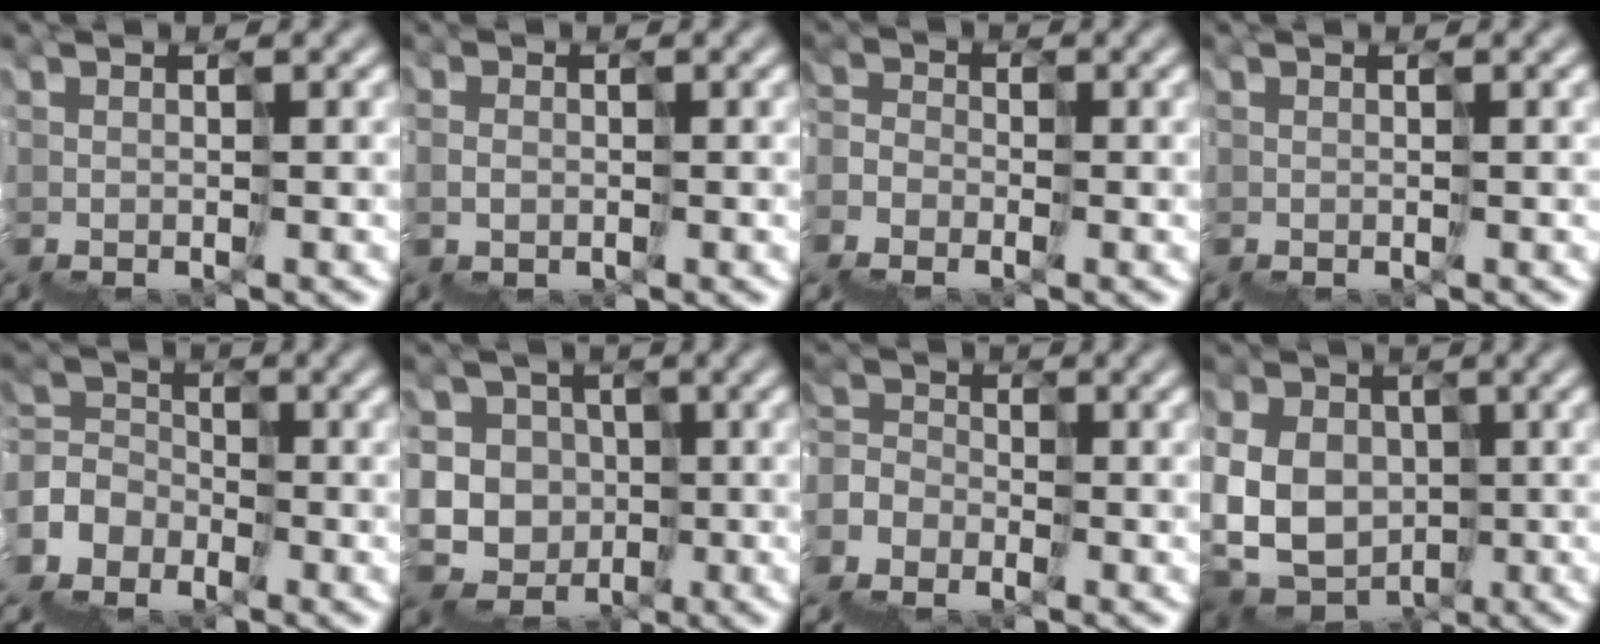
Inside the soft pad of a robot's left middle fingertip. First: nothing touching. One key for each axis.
{"total": 1.3, "fx": -0.9, "fy": 0.9, "fz": -0.3, "tx": 0.011, "ty": -0.006, "tz": -0.016}
{"total": 5.6, "fx": -4.9, "fy": 2.3, "fz": -1.4, "tx": 0.031, "ty": -0.008, "tz": -0.072}
{"total": 0.0}
{"total": 5.7, "fx": -4.5, "fy": 2.8, "fz": -2.1, "tx": 0.047, "ty": 0.007, "tz": -0.092}
{"total": 7.6, "fx": -1.4, "fy": 7.5, "fz": 0.6, "tx": 0.007, "ty": 0.026, "tz": -0.057}
{"total": 6.6, "fx": -5.8, "fy": 2.5, "fz": -1.8, "tx": 0.034, "ty": -0.006, "tz": -0.094}
{"total": 5.8, "fx": -0.4, "fy": 5.3, "fz": 2.2, "tx": -0.011, "ty": 0.013, "tz": -0.008}